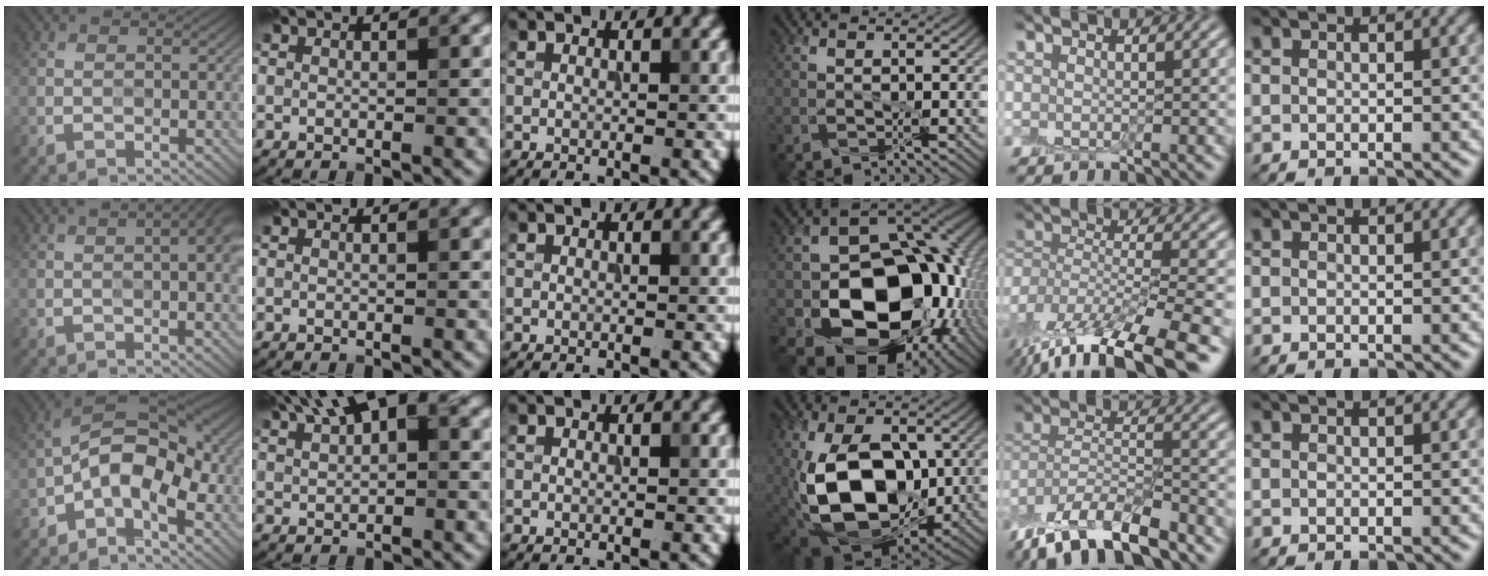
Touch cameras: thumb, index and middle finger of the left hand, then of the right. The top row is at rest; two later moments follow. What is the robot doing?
{"motion": "peel", "object": "plastic screen protector"}